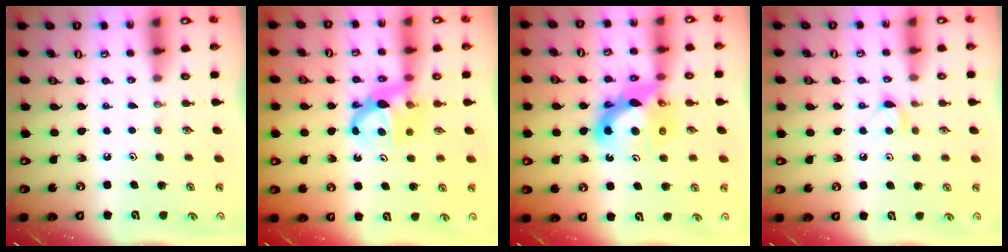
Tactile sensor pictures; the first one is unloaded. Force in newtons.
{"total": 7.3, "press": 7.3, "slide": 0.5}
{"total": 11.4, "press": 11.4, "slide": 1.3}
{"total": 4.3, "press": 4.3, "slide": 0.6}